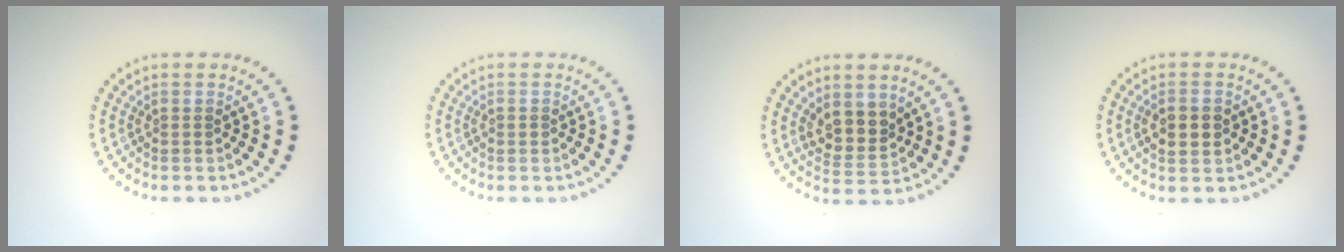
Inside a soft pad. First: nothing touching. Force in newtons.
{"total": 0.6, "press": 0.6, "slide": 0.2}
{"total": 3.0, "press": 2.5, "slide": 1.6}
{"total": 2.5, "press": 2.5, "slide": 0.2}